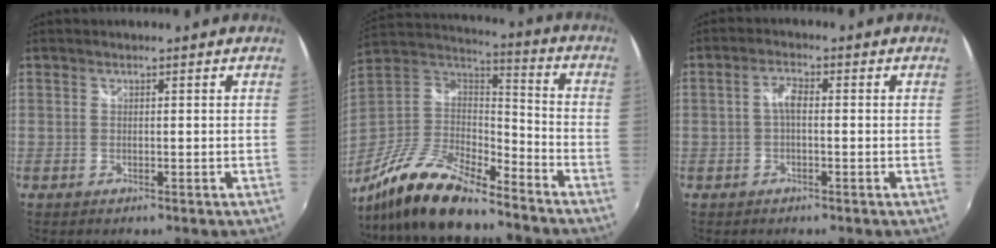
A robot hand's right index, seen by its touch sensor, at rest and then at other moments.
{"total": 19.6, "force": [-15.0, 5.5, 11.4], "torque": [-0.244, -0.022, -0.278]}
{"total": 2.6, "force": [-0.4, 1.1, 2.4], "torque": [-0.048, 0.009, -0.007]}